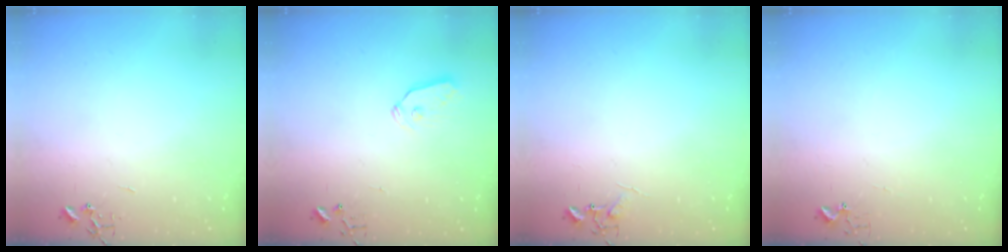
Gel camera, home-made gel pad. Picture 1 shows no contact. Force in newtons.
{"total": 6.3, "press": 6.3, "slide": 0.1}
{"total": 5.2, "press": 5.2, "slide": 0.6}
{"total": 2.7, "press": 2.7, "slide": 0.3}